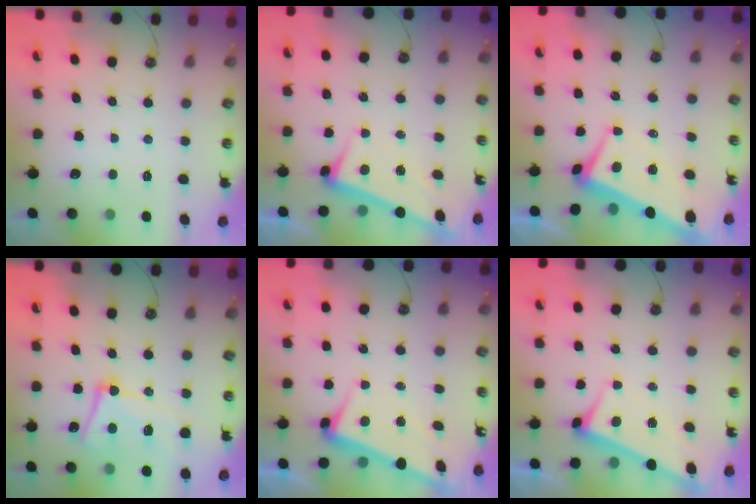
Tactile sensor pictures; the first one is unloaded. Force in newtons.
{"total": 2.6, "press": 2.5, "slide": 0.9}
{"total": 2.0, "press": 1.6, "slide": 1.2}
{"total": 12.6, "press": 12.5, "slide": 1.7}
{"total": 3.0, "press": 2.9, "slide": 0.8}
{"total": 2.8, "press": 2.8, "slide": 0.5}